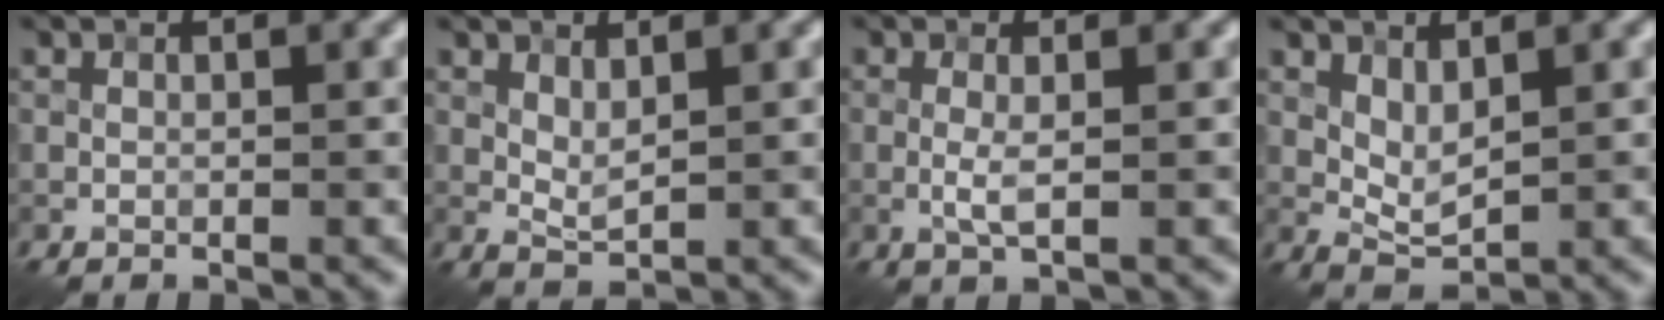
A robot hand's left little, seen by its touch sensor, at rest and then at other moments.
{"total": 1.7, "force": [0.7, 0.7, 1.4], "torque": [-0.034, -0.005, 0.016]}
{"total": 1.6, "force": [-0.2, 0.2, 1.6], "torque": [-0.036, 0.000, -0.007]}
{"total": 2.4, "force": [0.8, 1.2, 1.9], "torque": [-0.041, -0.009, 0.022]}